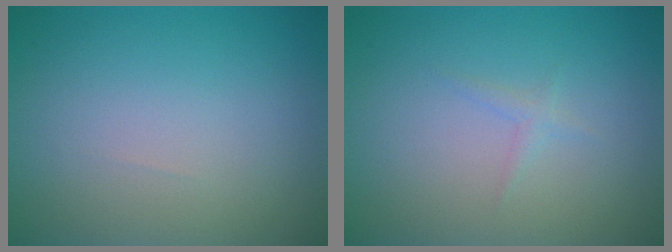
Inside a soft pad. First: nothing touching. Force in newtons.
{"total": 0.7, "press": 0.7, "slide": 0.0}